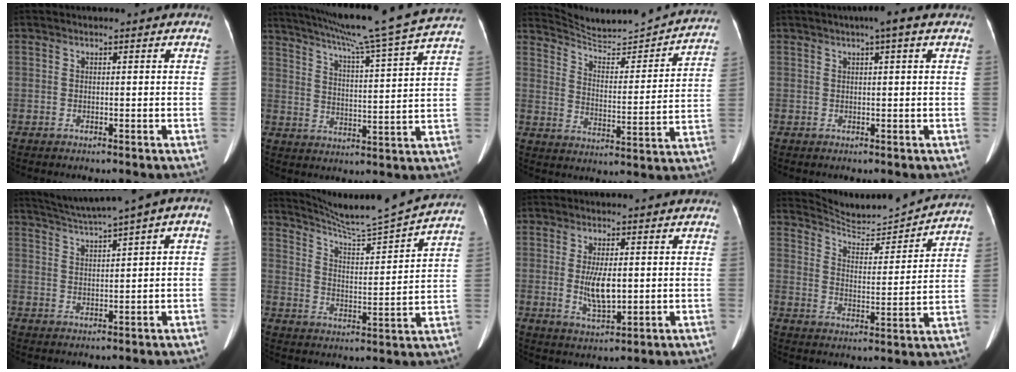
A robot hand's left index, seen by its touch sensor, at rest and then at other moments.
{"total": 20.9, "force": [17.8, -2.2, 10.8], "torque": [-0.185, -0.022, 0.241]}
{"total": 19.5, "force": [18.5, 1.7, 5.9], "torque": [-0.087, -0.046, 0.247]}
{"total": 2.8, "force": [1.7, -0.1, 2.2], "torque": [-0.036, 0.012, 0.023]}
{"total": 7.5, "force": [4.3, -0.1, 6.1], "torque": [-0.102, 0.031, 0.074]}
{"total": 14.6, "force": [13.7, -2.3, 4.4], "torque": [-0.085, -0.032, 0.204]}
{"total": 5.7, "force": [0.0, 1.9, 5.4], "torque": [-0.110, -0.011, 0.004]}
{"total": 13.3, "force": [13.1, 0.4, 2.1], "torque": [-0.042, -0.018, 0.186]}